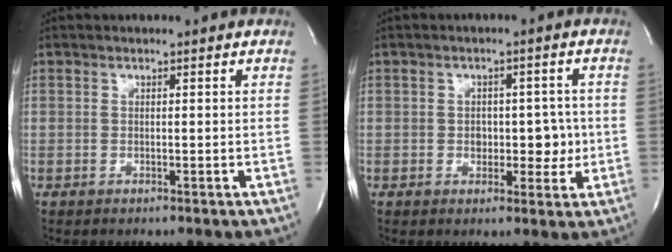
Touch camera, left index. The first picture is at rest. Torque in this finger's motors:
{"motor_torque": [0.07, 0.04, 0.04, 0.01]}